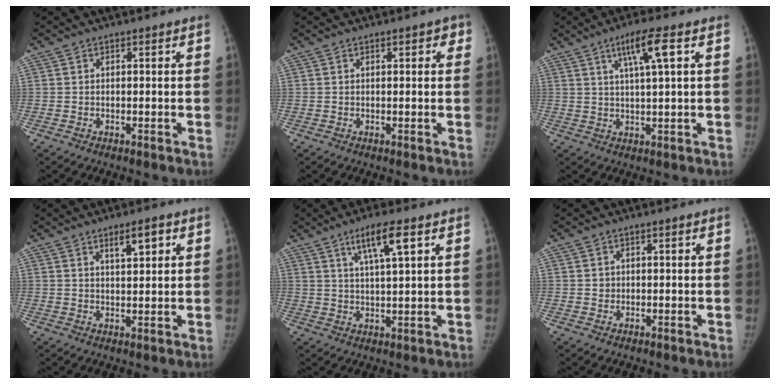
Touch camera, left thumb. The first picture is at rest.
{"total": 2.1, "force": [0.9, 1.1, 1.5], "torque": [-0.004, 0.001, 0.008]}
{"total": 7.0, "force": [2.9, 0.3, 6.3], "torque": [-0.120, -0.004, 0.053]}
{"total": 4.4, "force": [2.3, 1.4, 3.5], "torque": [-0.049, -0.013, 0.040]}
{"total": 7.3, "force": [3.7, 0.9, 6.2], "torque": [-0.114, -0.014, 0.068]}
{"total": 1.1, "force": [0.1, 1.1, 0.3], "torque": [0.000, 0.002, 0.003]}